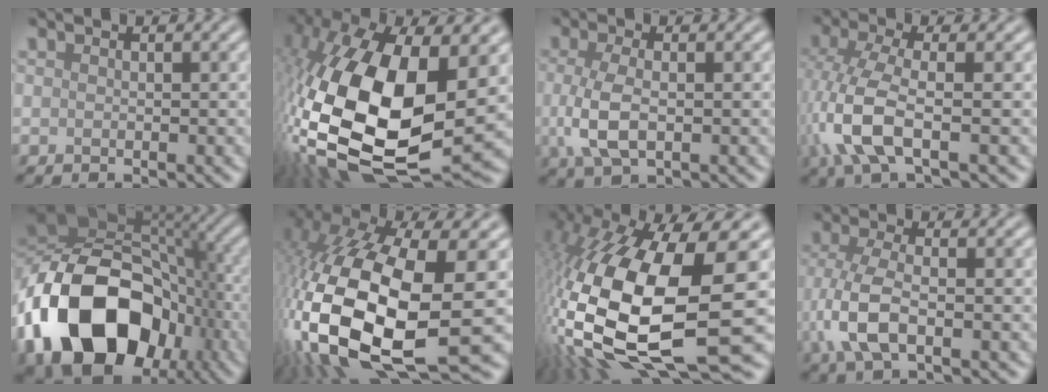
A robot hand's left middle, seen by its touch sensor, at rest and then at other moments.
{"total": 18.0, "force": [-1.2, 8.9, 15.6], "torque": [-0.343, -0.009, -0.022]}
{"total": 4.2, "force": [-0.6, 2.0, 3.6], "torque": [-0.090, -0.004, -0.011]}
{"total": 5.9, "force": [-1.5, 2.3, 5.2], "torque": [-0.135, 0.005, -0.034]}
{"total": 16.8, "force": [-5.7, 11.8, 10.6], "torque": [-0.215, -0.015, -0.095]}
{"total": 17.9, "force": [-3.5, 7.9, 15.7], "torque": [-0.362, -0.013, -0.060]}
{"total": 18.2, "force": [-1.6, 6.6, 16.9], "torque": [-0.360, -0.014, -0.026]}
{"total": 5.2, "force": [-1.5, 2.4, 4.4], "torque": [-0.108, 0.004, -0.034]}